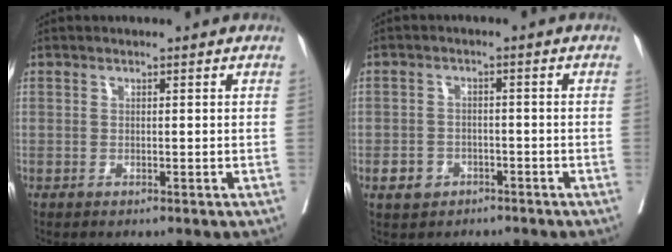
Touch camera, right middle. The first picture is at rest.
{"total": 3.4, "force": [-2.0, 2.7, 0.8], "torque": [-0.020, 0.007, -0.025]}